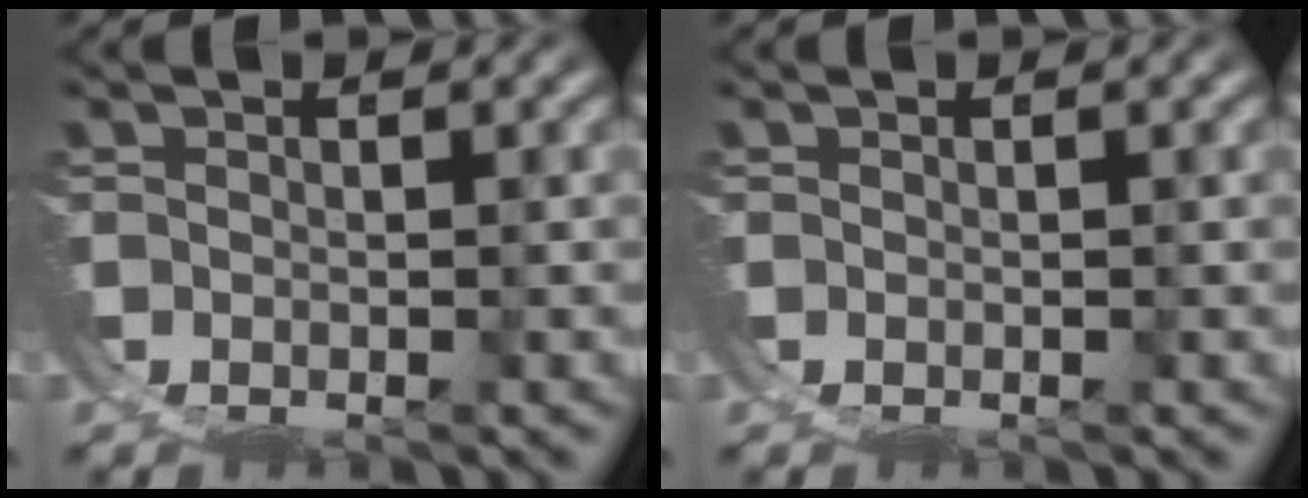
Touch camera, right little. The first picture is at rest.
{"total": 0.0}